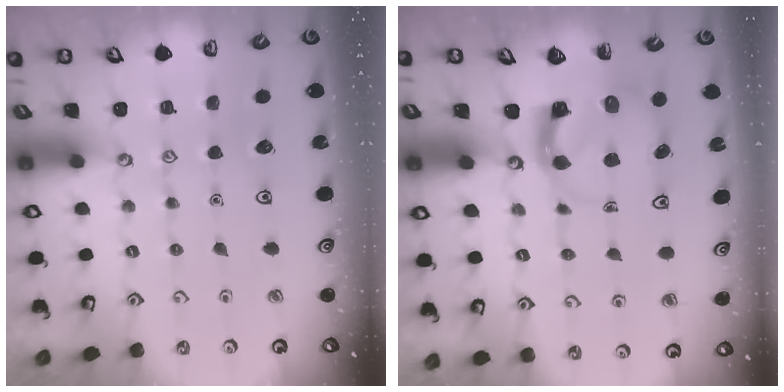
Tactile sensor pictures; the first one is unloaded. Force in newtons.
{"total": 3.7, "press": 3.7, "slide": 0.5}